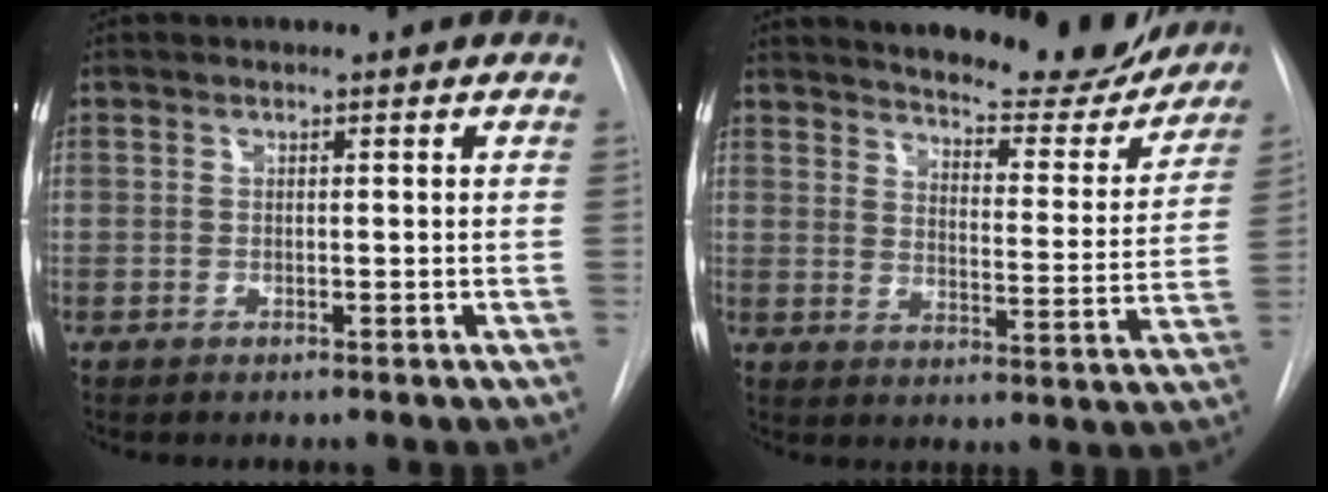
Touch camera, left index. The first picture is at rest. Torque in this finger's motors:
{"motor_torque": [0.07, -0.59, 0.55, 0.08]}